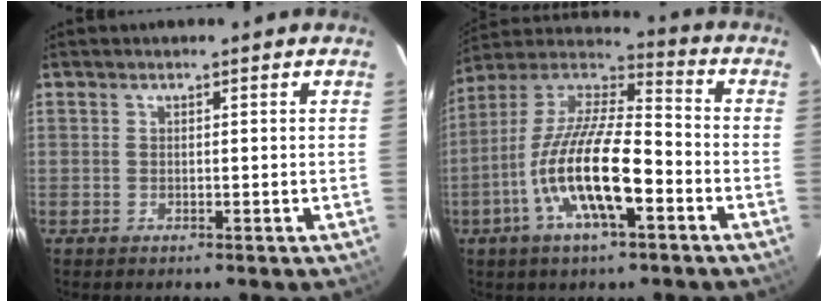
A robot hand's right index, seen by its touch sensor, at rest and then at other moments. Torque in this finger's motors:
{"motor_torque": [1.03, -0.60, 1.06, 0.21]}